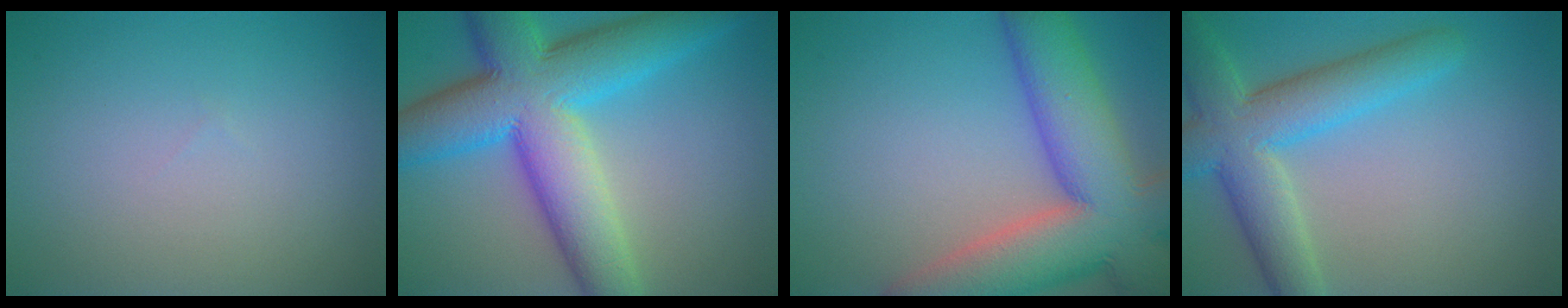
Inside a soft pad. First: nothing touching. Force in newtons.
{"total": 12.8, "press": 12.8, "slide": 0.2}
{"total": 13.0, "press": 13.0, "slide": 0.9}
{"total": 7.3, "press": 7.3, "slide": 0.3}